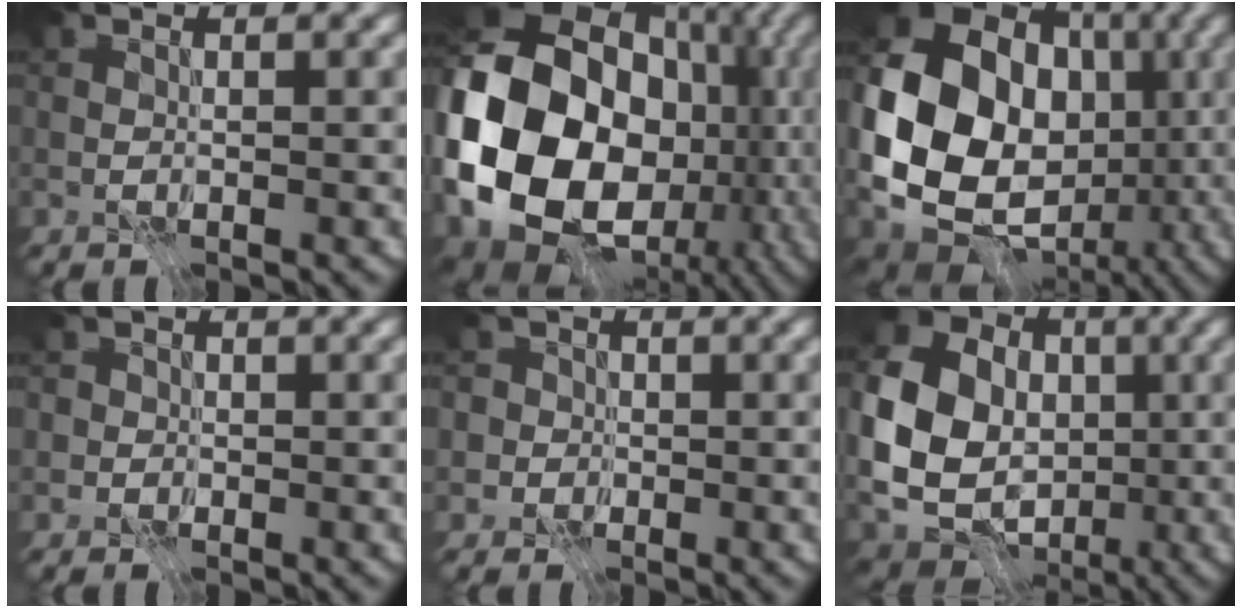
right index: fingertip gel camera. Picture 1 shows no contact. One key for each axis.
{"total": 21.5, "fx": -1.4, "fy": 16.9, "fz": 13.1, "tx": -0.299, "ty": -0.015, "tz": -0.011}
{"total": 18.7, "fx": -0.4, "fy": 15.0, "fz": 11.1, "tx": -0.214, "ty": 0.009, "tz": -0.007}
{"total": 1.7, "fx": -0.1, "fy": 1.7, "fz": 0.2, "tx": 0.016, "ty": 0.008, "tz": -0.021}
{"total": 3.2, "fx": -0.1, "fy": 3.2, "fz": 0.5, "tx": 0.021, "ty": 0.020, "tz": -0.035}
{"total": 18.7, "fx": 0.4, "fy": 17.0, "fz": 7.9, "tx": -0.200, "ty": 0.011, "tz": -0.026}